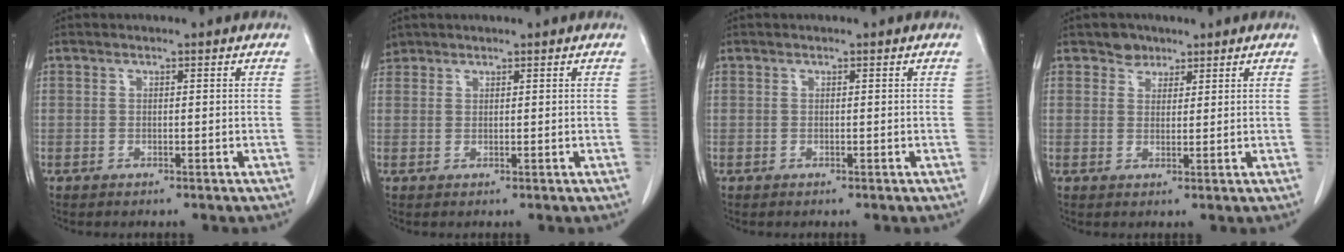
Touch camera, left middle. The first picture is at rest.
{"total": 1.8, "force": [1.5, 1.0, -0.2], "torque": [0.003, 0.010, 0.028]}
{"total": 0.0}
{"total": 2.5, "force": [1.9, 1.7, 0.2], "torque": [0.001, 0.001, 0.027]}